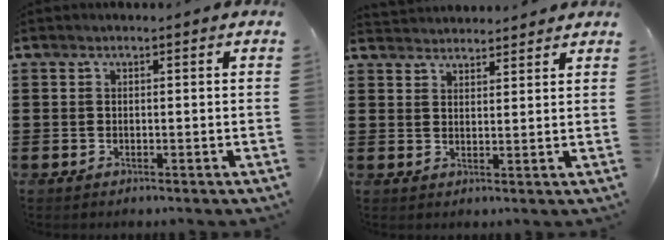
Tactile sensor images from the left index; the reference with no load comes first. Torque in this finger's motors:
{"motor_torque": [2.14, 0.00, 0.30, 0.04]}